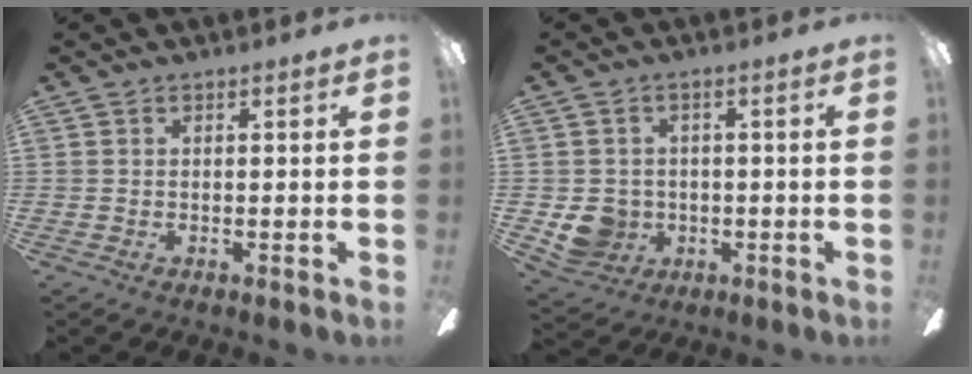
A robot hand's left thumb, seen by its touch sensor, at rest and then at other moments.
{"total": 6.5, "force": [-0.5, 6.2, 1.9], "torque": [-0.049, 0.002, -0.004]}